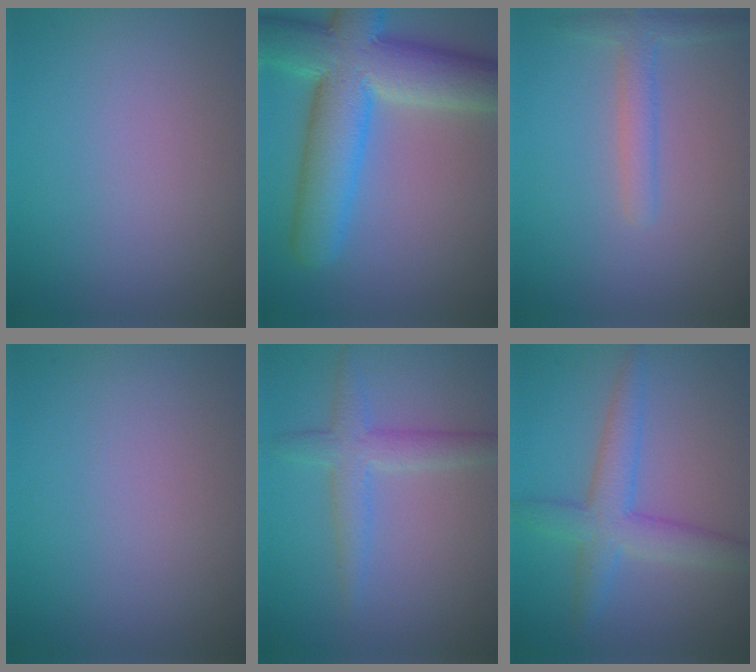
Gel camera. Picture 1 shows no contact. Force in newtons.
{"total": 11.2, "press": 11.2, "slide": 0.4}
{"total": 2.1, "press": 2.1, "slide": 0.1}
{"total": 0.0}
{"total": 3.1, "press": 3.1, "slide": 0.0}
{"total": 4.3, "press": 4.3, "slide": 0.1}